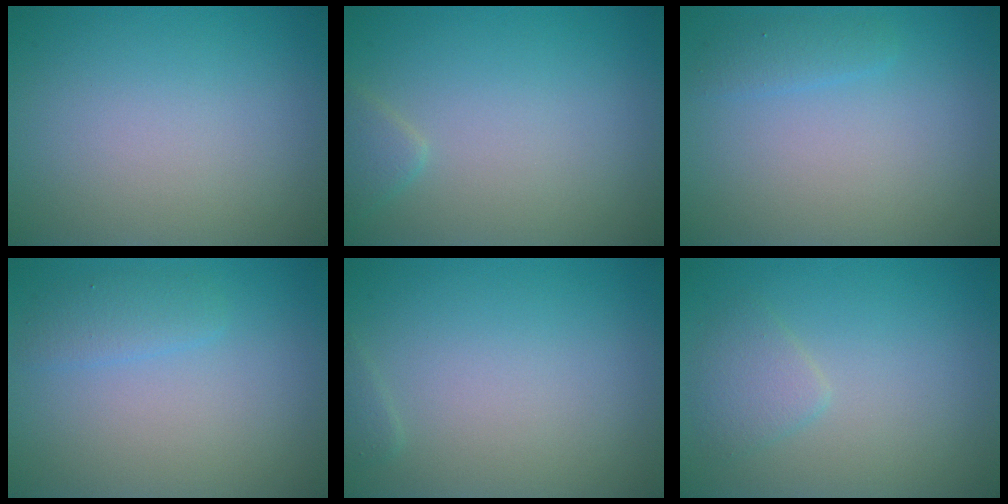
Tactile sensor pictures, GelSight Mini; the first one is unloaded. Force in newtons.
{"total": 1.3, "press": 1.3, "slide": 0.1}
{"total": 1.2, "press": 1.2, "slide": 0.1}
{"total": 1.6, "press": 1.6, "slide": 0.1}
{"total": 0.5, "press": 0.5, "slide": 0.0}
{"total": 1.8, "press": 1.8, "slide": 0.1}